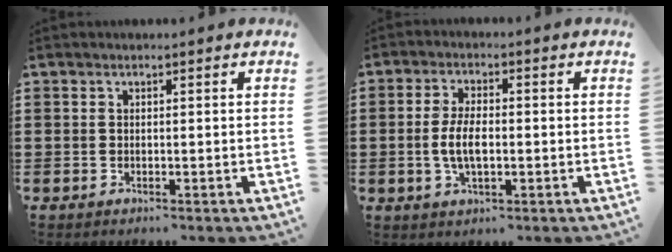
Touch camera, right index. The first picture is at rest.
{"total": 5.3, "force": [-0.7, 2.2, 4.7], "torque": [-0.105, -0.003, -0.019]}